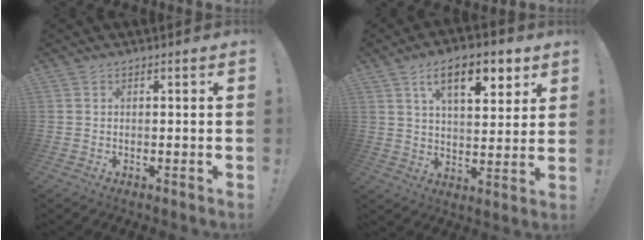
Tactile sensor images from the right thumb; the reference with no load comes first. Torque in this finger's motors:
{"motor_torque": [-0.18, 1.29, 0.13, 0.27, 0.18]}